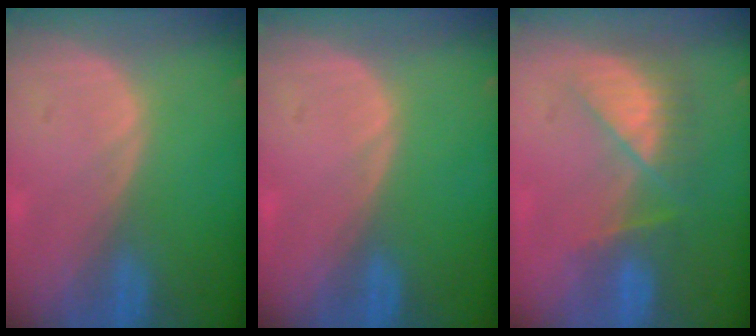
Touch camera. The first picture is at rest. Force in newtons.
{"total": 0.0}
{"total": 8.1, "press": 7.0, "slide": 4.1}